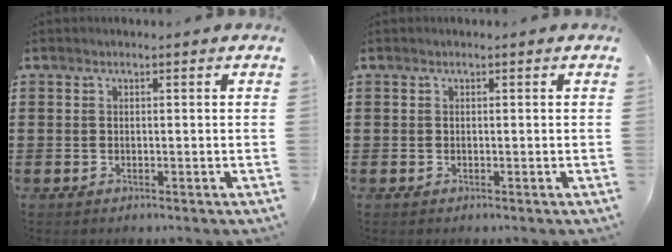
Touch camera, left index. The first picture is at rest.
{"total": 0.0}